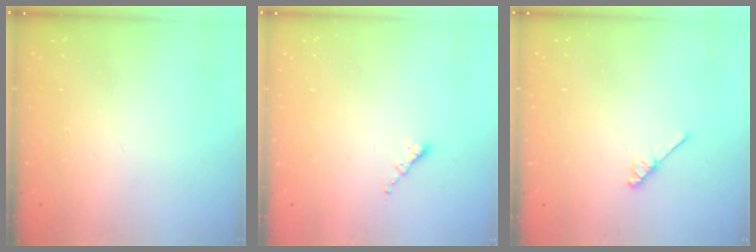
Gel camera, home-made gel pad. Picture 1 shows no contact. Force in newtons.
{"total": 1.4, "press": 1.2, "slide": 0.6}
{"total": 3.7, "press": 3.7, "slide": 0.4}